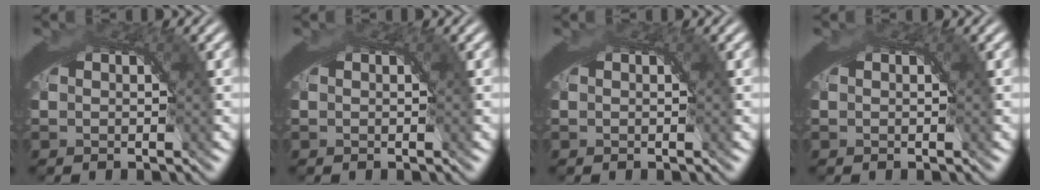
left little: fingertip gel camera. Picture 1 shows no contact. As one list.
[{"total": 0.0}, {"total": 0.0}, {"total": 0.0}]